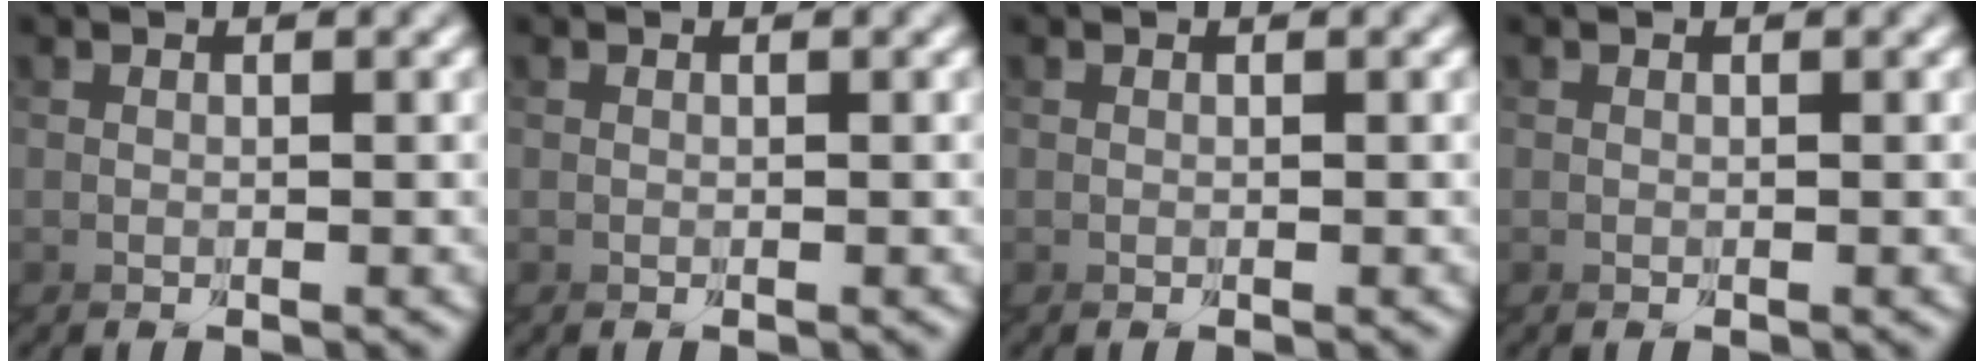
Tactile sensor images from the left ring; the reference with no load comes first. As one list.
[{"total": 0.0}, {"total": 0.0}, {"total": 0.0}]